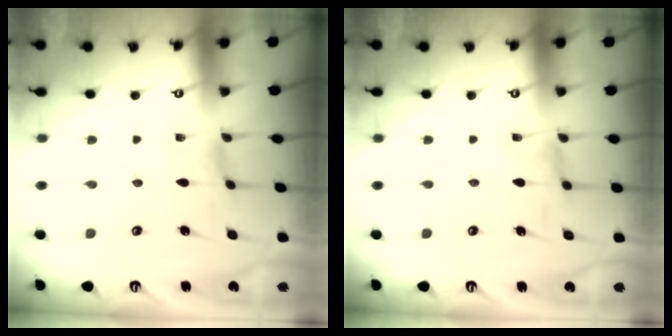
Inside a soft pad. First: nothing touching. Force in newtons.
{"total": 0.7, "press": 0.6, "slide": 0.2}